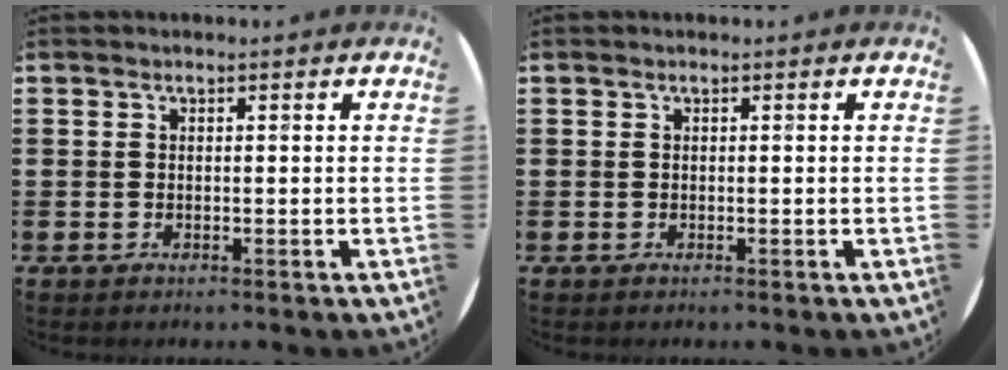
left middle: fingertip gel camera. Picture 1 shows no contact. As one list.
[{"total": 0.0}]